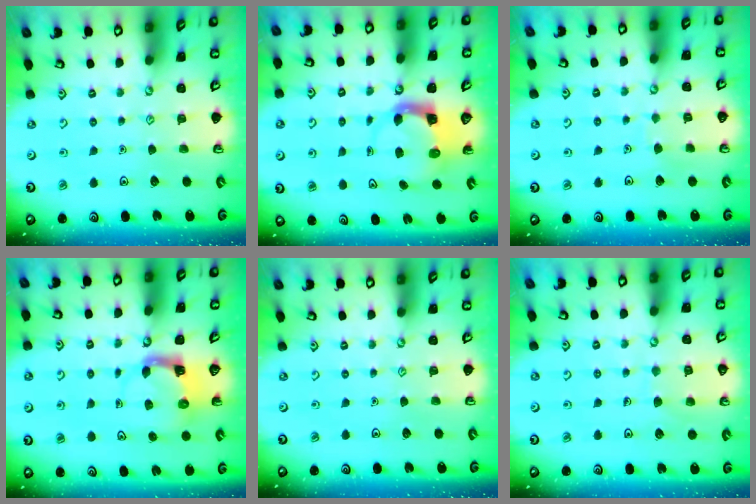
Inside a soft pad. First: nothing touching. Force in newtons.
{"total": 3.7, "press": 3.6, "slide": 0.5}
{"total": 2.9, "press": 2.9, "slide": 0.2}
{"total": 3.8, "press": 3.8, "slide": 0.7}
{"total": 0.0}
{"total": 5.9, "press": 5.9, "slide": 0.5}